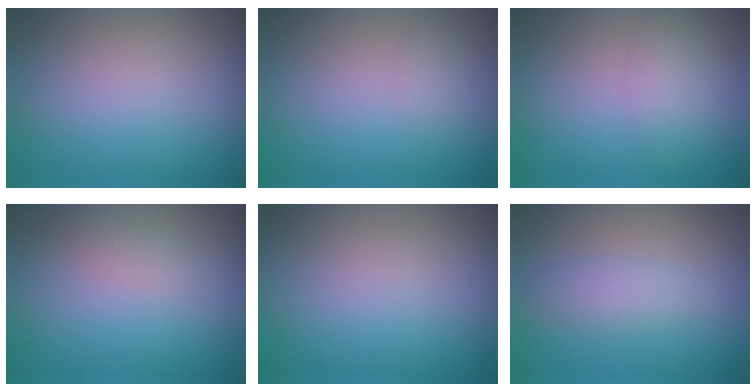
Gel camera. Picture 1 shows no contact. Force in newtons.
{"total": 0.9, "press": 0.9, "slide": 0.0}
{"total": 2.0, "press": 2.0, "slide": 0.1}
{"total": 1.0, "press": 1.0, "slide": 0.0}
{"total": 0.0}
{"total": 2.0, "press": 2.0, "slide": 0.1}